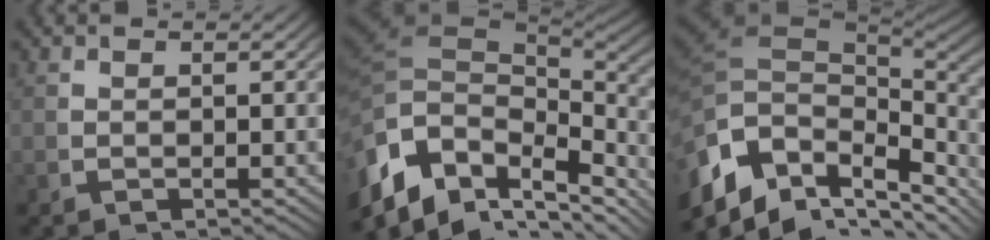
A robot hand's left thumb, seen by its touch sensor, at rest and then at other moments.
{"total": 14.2, "force": [-2.1, 10.0, 9.9], "torque": [-0.174, -0.032, -0.017]}
{"total": 14.7, "force": [-2.4, 10.3, 10.3], "torque": [-0.183, -0.035, -0.019]}